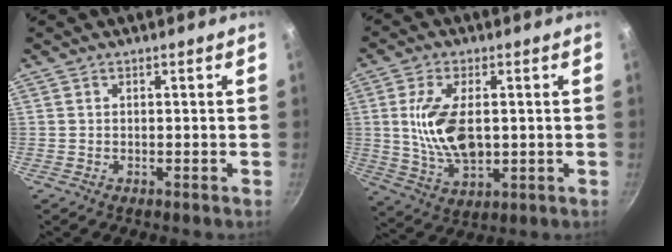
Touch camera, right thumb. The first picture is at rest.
{"total": 11.9, "force": [1.0, 6.3, 10.1], "torque": [-0.191, -0.010, 0.027]}